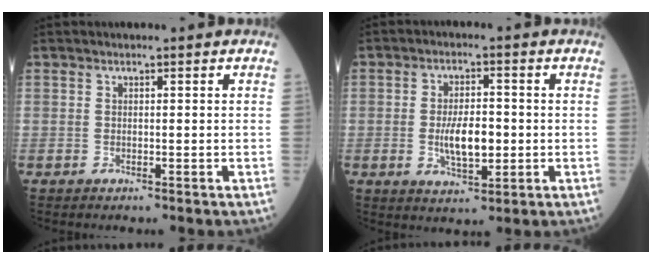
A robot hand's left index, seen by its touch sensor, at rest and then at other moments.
{"total": 6.6, "force": [-1.2, 2.6, 5.9], "torque": [-0.115, -0.007, -0.018]}